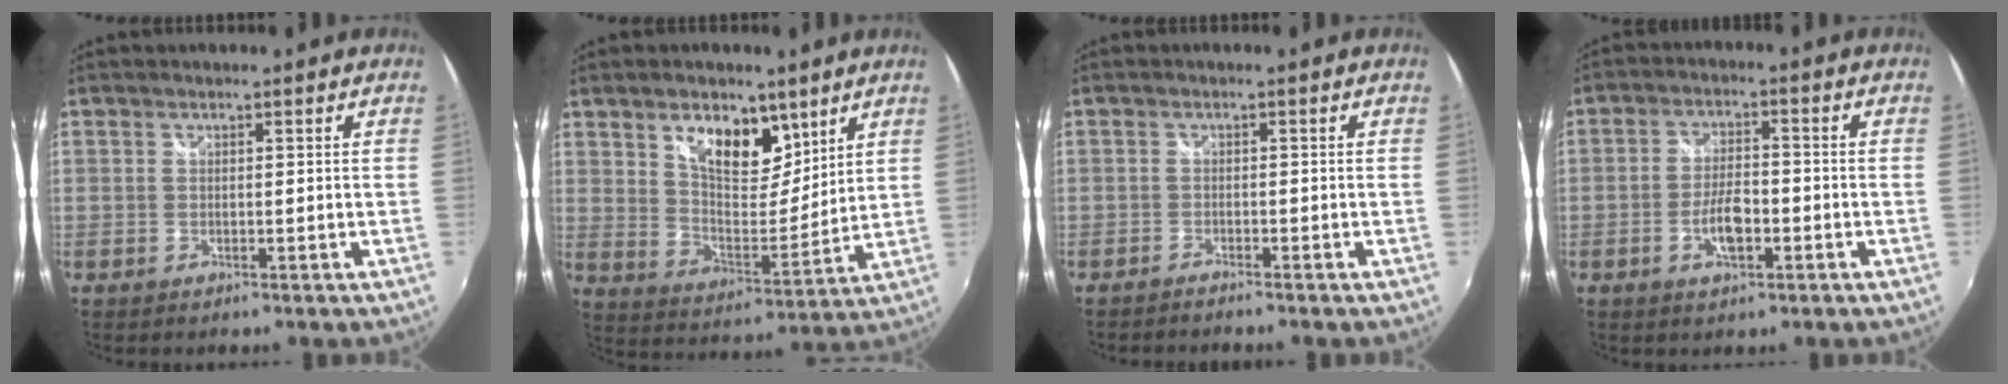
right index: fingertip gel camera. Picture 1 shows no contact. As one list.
[{"total": 11.8, "force": [6.8, 6.2, 7.4], "torque": [-0.114, 0.001, 0.120]}, {"total": 1.9, "force": [-1.9, 0.1, 0.4], "torque": [-0.020, -0.010, -0.036]}, {"total": 6.1, "force": [-2.2, 2.5, 5.1], "torque": [-0.102, 0.001, -0.037]}]